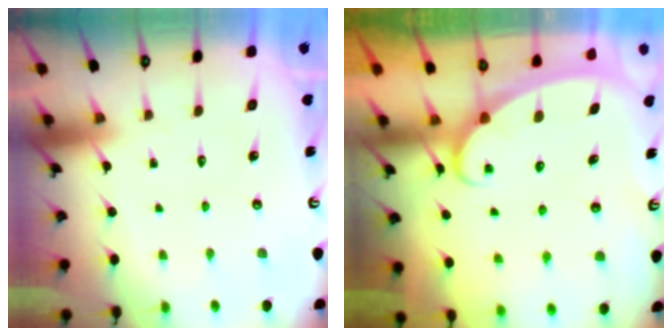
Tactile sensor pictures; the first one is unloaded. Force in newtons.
{"total": 2.3, "press": 2.3, "slide": 0.4}